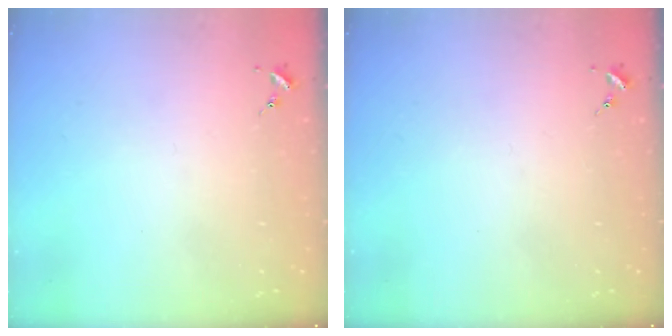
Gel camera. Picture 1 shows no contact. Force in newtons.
{"total": 0.0}